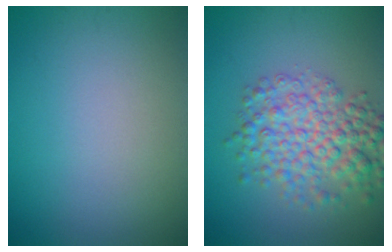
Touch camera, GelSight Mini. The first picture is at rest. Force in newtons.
{"total": 6.1, "press": 6.1, "slide": 0.1}